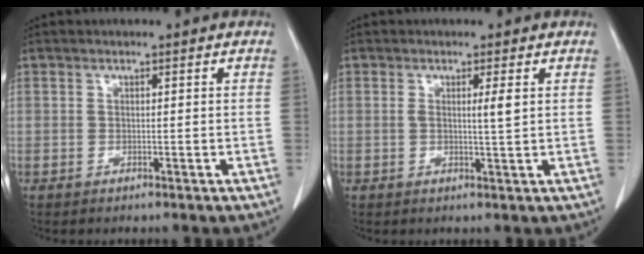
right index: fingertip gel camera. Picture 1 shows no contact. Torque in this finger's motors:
{"motor_torque": [-0.04, 0.14, 0.00, 0.03]}